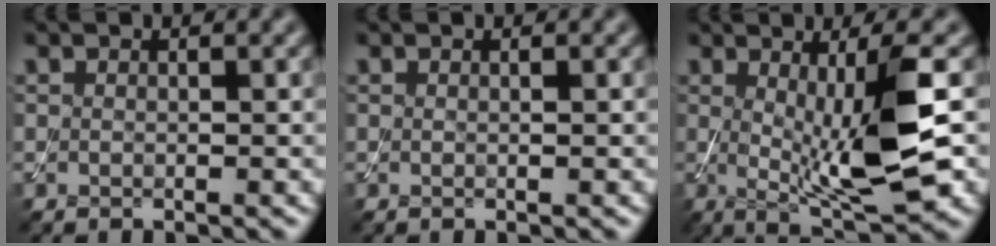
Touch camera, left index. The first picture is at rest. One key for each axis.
{"total": 0.0}
{"total": 7.7, "fx": 0.1, "fy": 1.6, "fz": 7.5, "tx": -0.120, "ty": -0.014, "tz": 0.011}